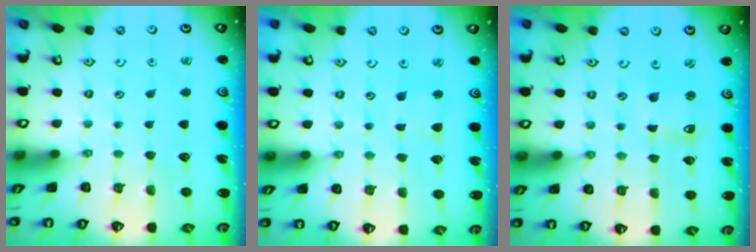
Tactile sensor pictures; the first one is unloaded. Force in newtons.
{"total": 2.7, "press": 2.6, "slide": 0.3}
{"total": 3.6, "press": 3.6, "slide": 0.4}